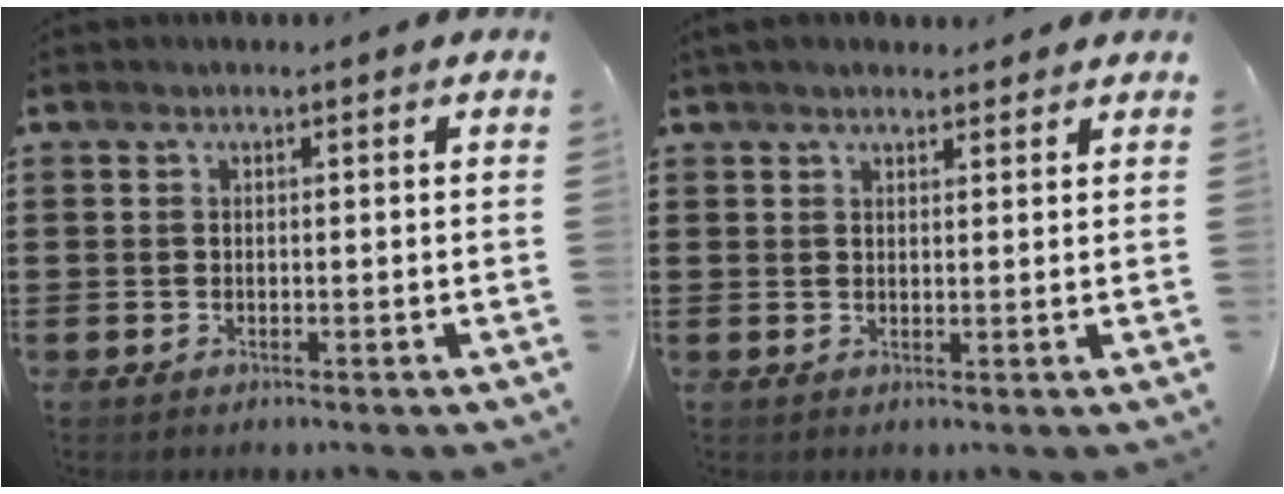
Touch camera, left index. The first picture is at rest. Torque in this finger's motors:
{"motor_torque": [2.14, 0.00, 0.40, 0.06]}